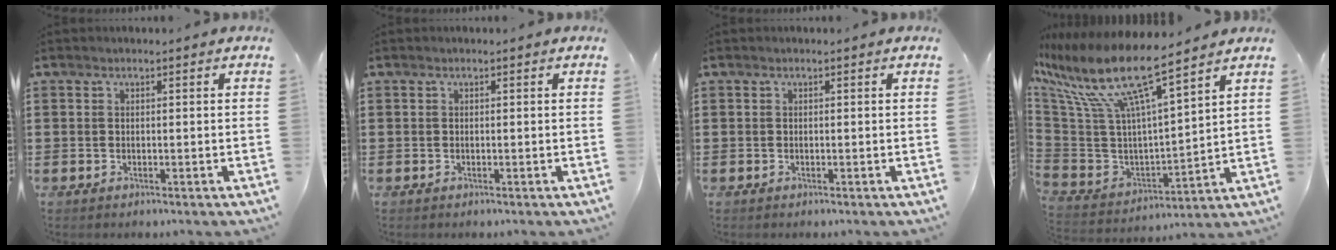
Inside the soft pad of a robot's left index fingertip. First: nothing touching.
{"total": 0.0}
{"total": 0.0}
{"total": 12.7, "force": [8.1, 2.6, 9.4], "torque": [-0.223, -0.057, 0.131]}